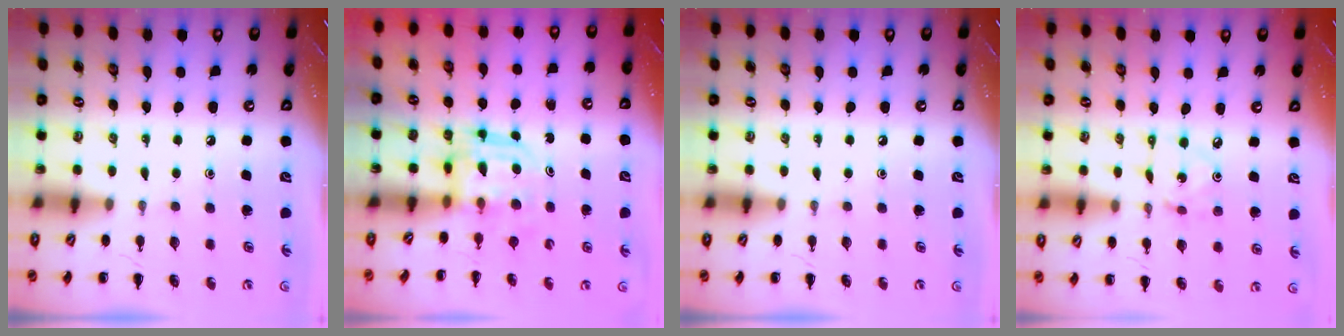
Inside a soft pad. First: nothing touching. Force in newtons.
{"total": 3.2, "press": 3.2, "slide": 0.2}
{"total": 0.0}
{"total": 2.2, "press": 2.1, "slide": 0.5}